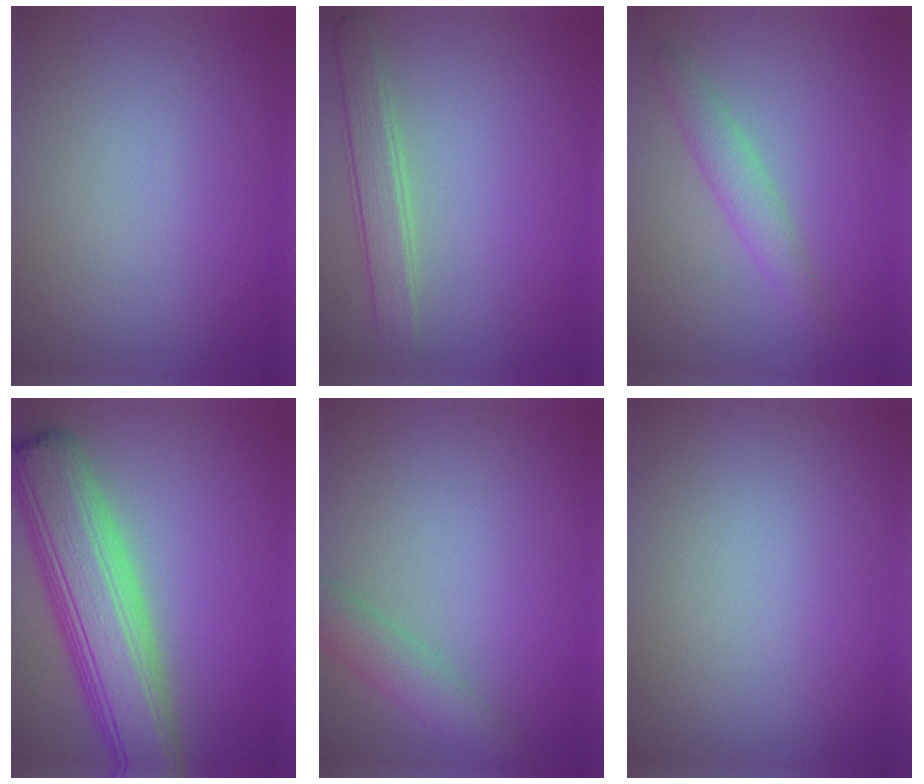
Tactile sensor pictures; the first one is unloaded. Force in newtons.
{"total": 2.6, "press": 2.6, "slide": 0.2}
{"total": 2.3, "press": 2.3, "slide": 0.0}
{"total": 10.0, "press": 10.0, "slide": 0.5}
{"total": 2.8, "press": 2.8, "slide": 0.2}
{"total": 0.0}